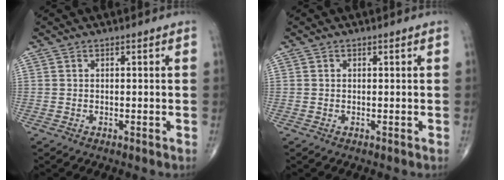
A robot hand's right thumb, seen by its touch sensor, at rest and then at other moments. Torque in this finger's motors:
{"motor_torque": [-0.01, -0.17, 0.05, 0.08, 0.04]}